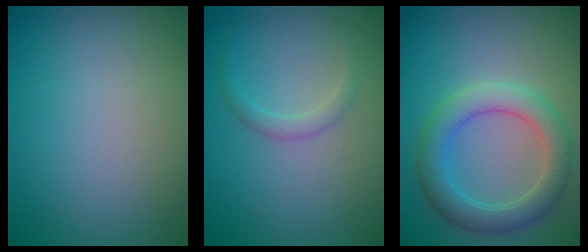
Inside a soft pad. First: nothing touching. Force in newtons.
{"total": 1.2, "press": 1.2, "slide": 0.0}
{"total": 4.5, "press": 4.5, "slide": 0.1}